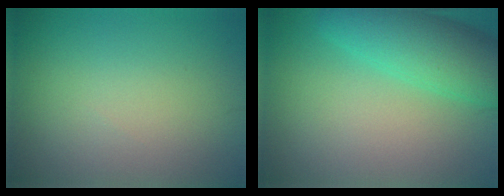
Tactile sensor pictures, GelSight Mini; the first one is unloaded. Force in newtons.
{"total": 7.1, "press": 7.1, "slide": 0.3}